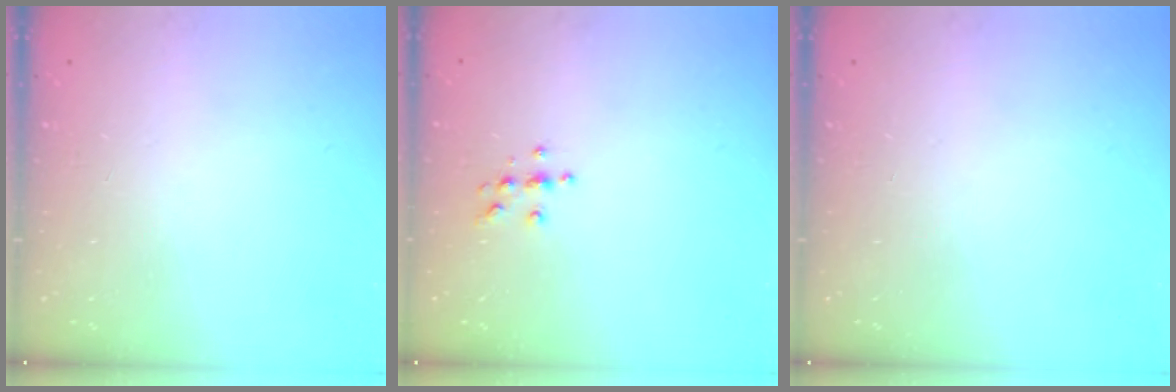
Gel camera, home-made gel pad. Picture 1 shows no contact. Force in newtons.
{"total": 3.9, "press": 3.9, "slide": 0.6}
{"total": 0.0}